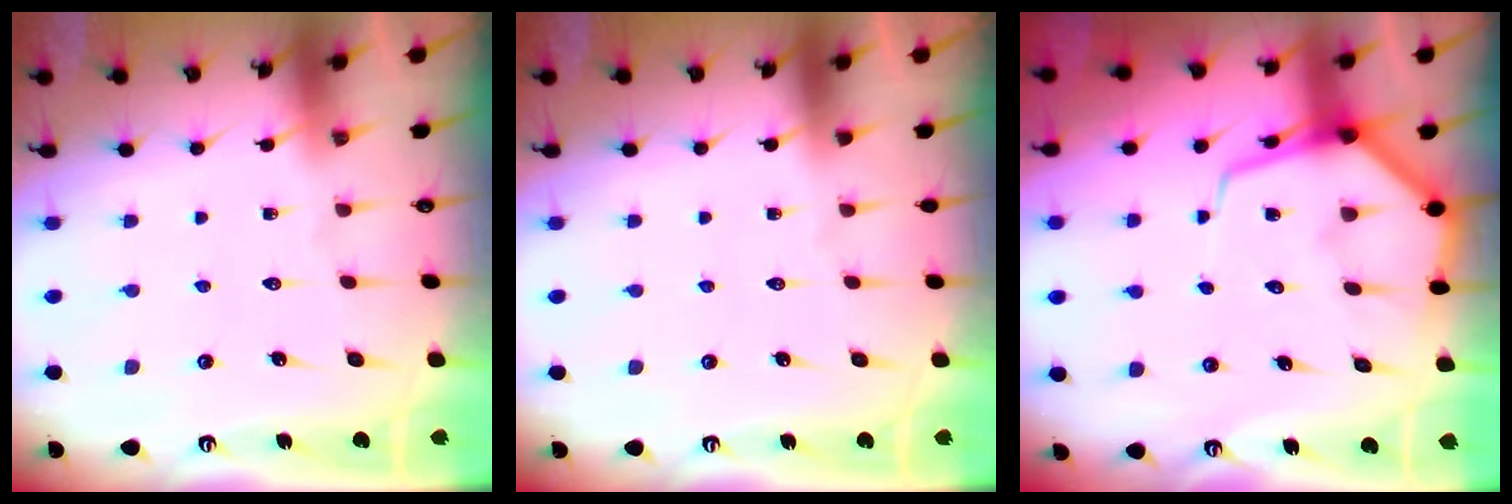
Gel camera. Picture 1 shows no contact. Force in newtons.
{"total": 0.0}
{"total": 8.3, "press": 8.3, "slide": 0.9}